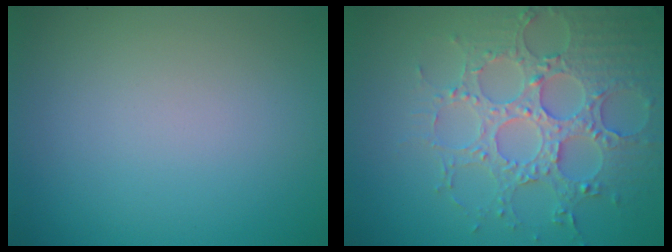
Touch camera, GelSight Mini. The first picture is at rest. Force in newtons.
{"total": 5.8, "press": 5.2, "slide": 2.5}